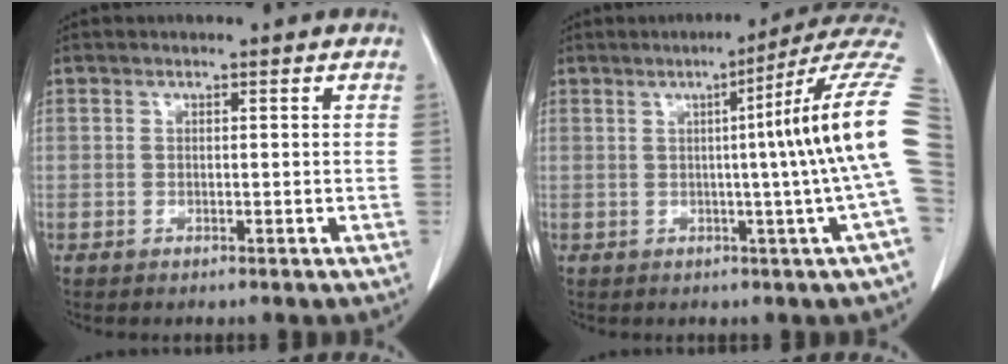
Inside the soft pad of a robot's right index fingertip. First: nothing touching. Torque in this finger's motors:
{"motor_torque": [1.32, -0.09, 0.71, 0.09]}